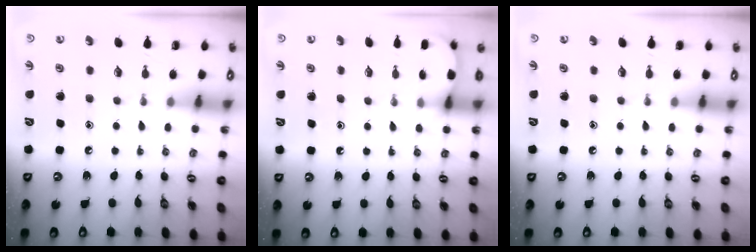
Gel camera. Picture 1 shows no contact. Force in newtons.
{"total": 3.5, "press": 3.5, "slide": 0.5}
{"total": 0.0}